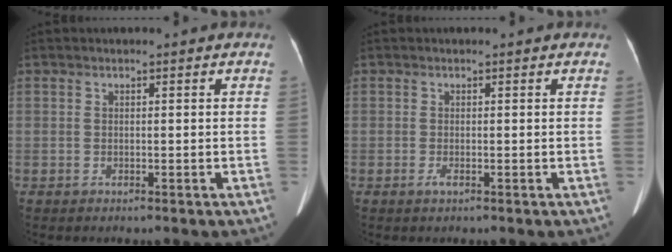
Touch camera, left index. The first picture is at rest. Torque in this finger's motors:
{"motor_torque": [0.24, 0.14, 0.07, 0.00]}